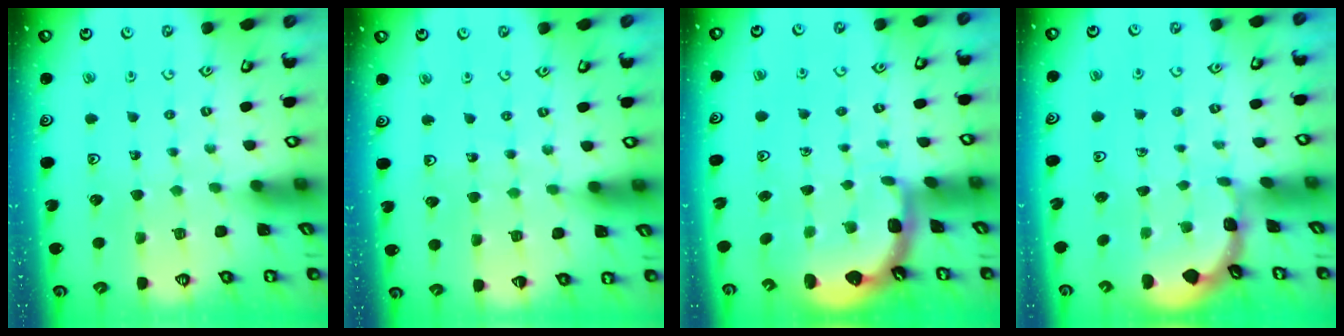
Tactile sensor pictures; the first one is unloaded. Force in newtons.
{"total": 4.4, "press": 3.9, "slide": 2.1}
{"total": 2.5, "press": 1.7, "slide": 1.8}
{"total": 0.7, "press": 0.7, "slide": 0.3}